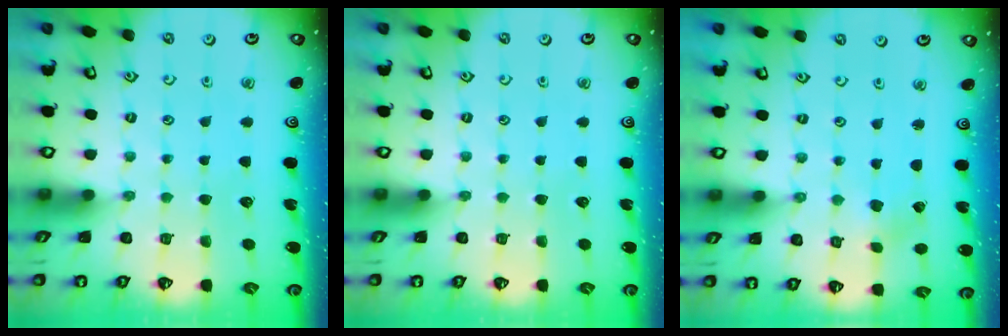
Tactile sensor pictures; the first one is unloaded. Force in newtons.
{"total": 0.0}
{"total": 0.0}